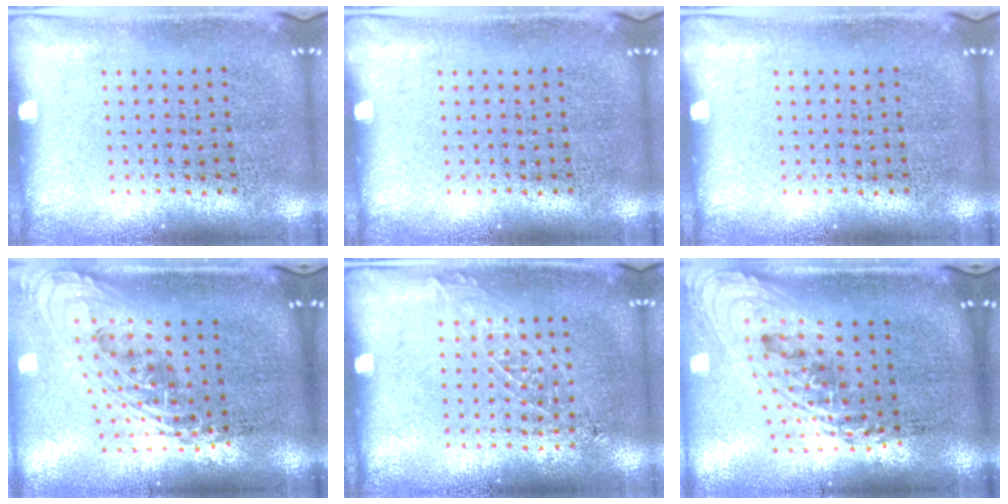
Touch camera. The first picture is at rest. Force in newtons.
{"total": 0.0}
{"total": 0.0}
{"total": 2.3, "press": 1.7, "slide": 1.5}
{"total": 0.9, "press": 0.9, "slide": 0.1}
{"total": 2.4, "press": 1.7, "slide": 1.7}